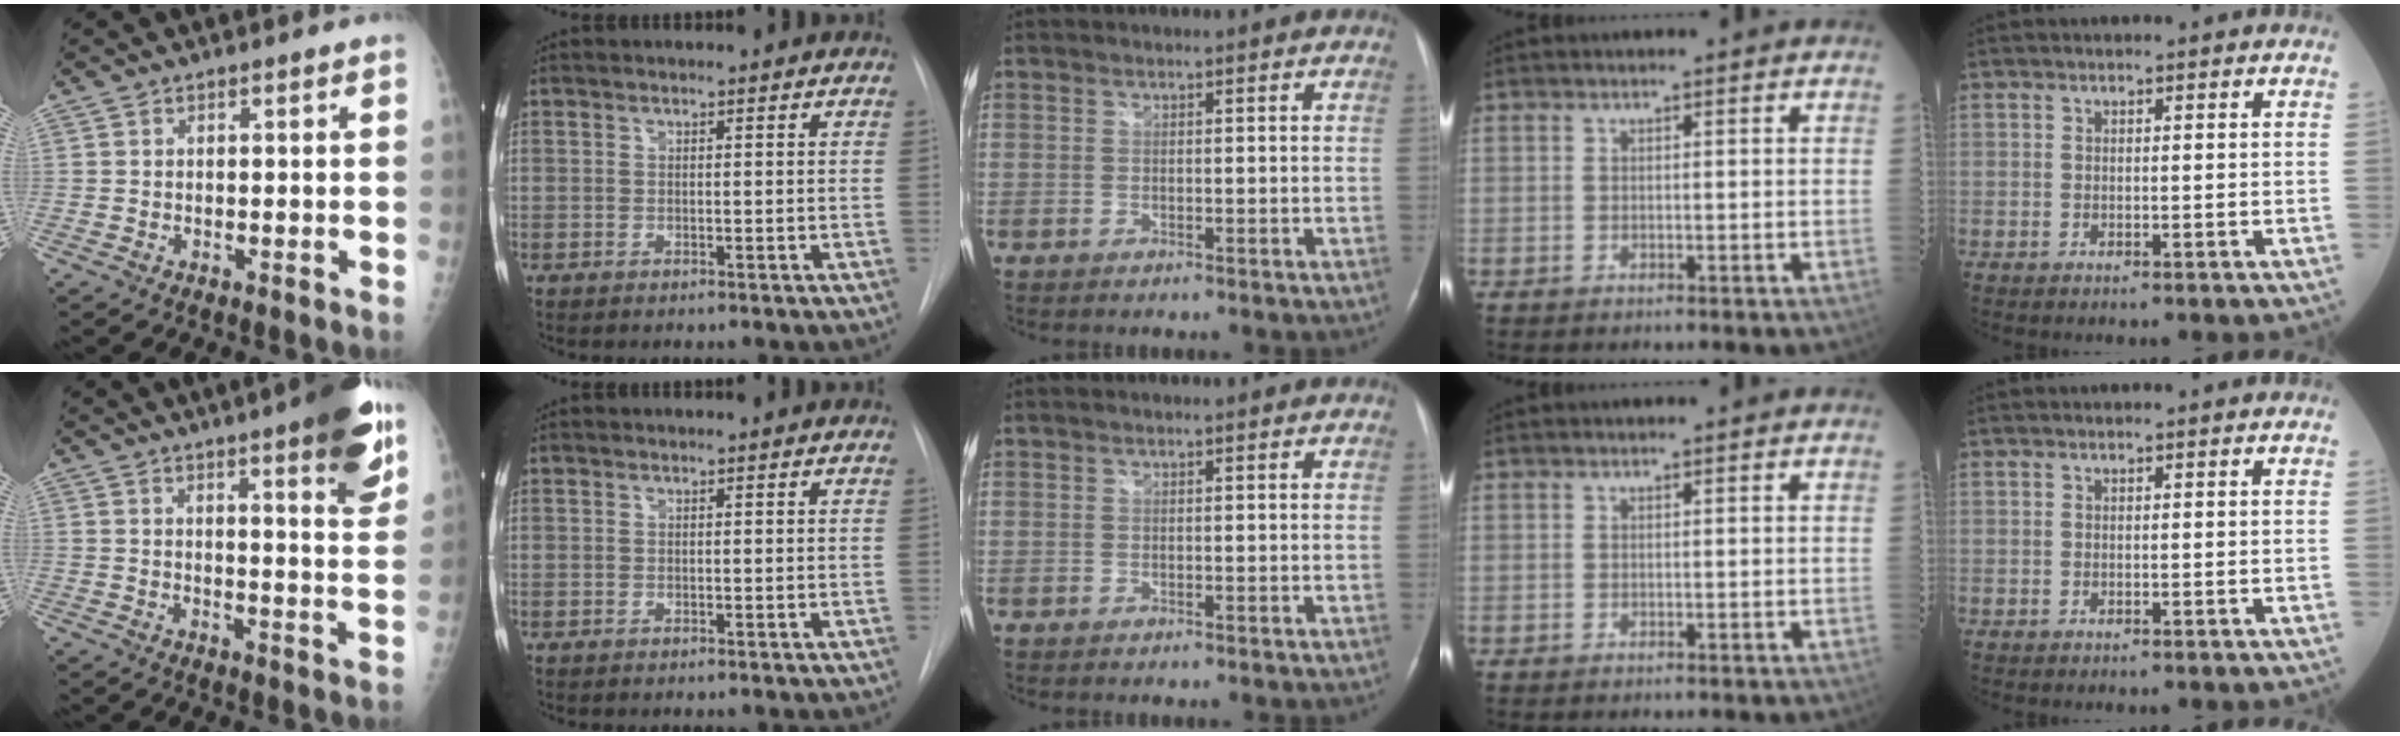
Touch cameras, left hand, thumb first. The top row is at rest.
{"thumb": {"total": 13.9, "force": [8.1, 2.5, 11.0], "torque": [-0.123, -0.038, 0.101]}}